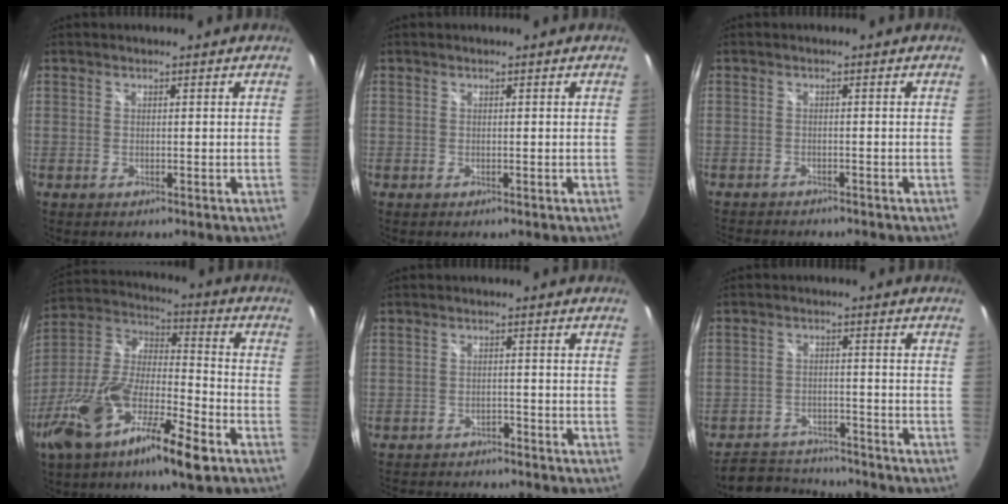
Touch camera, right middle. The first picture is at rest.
{"total": 0.0}
{"total": 4.9, "force": [-4.6, 0.5, 1.6], "torque": [-0.041, -0.017, -0.073]}
{"total": 21.4, "force": [-11.6, 5.6, 17.1], "torque": [-0.335, -0.033, -0.223]}
{"total": 7.7, "force": [-7.1, 2.0, 2.2], "torque": [-0.059, -0.007, -0.107]}
{"total": 10.7, "force": [-9.9, 2.7, 2.9], "torque": [-0.079, 0.005, -0.151]}